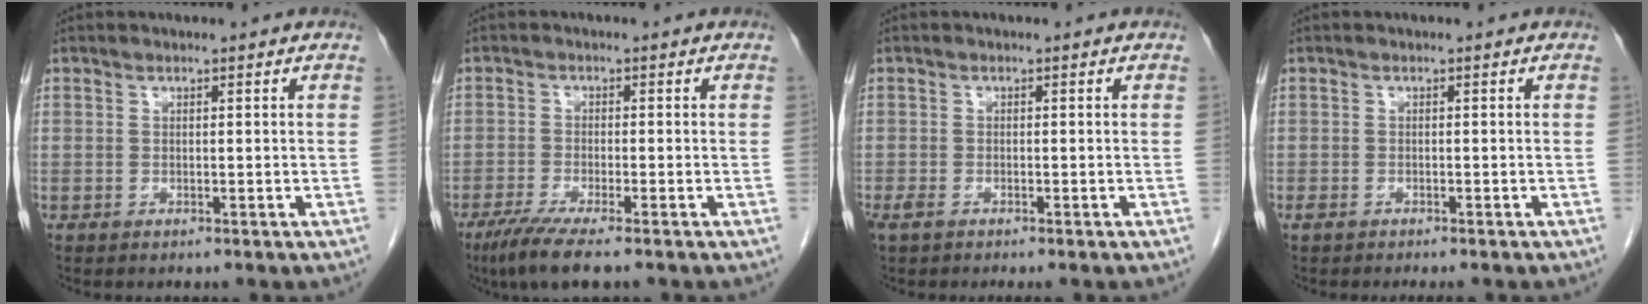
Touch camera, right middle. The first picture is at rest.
{"total": 5.9, "force": [-4.2, 0.2, 4.2], "torque": [-0.076, -0.016, -0.073]}
{"total": 2.5, "force": [-1.7, 0.9, 1.5], "torque": [-0.031, -0.006, -0.028]}
{"total": 2.9, "force": [-2.4, 0.8, 1.5], "torque": [-0.020, -0.006, -0.030]}